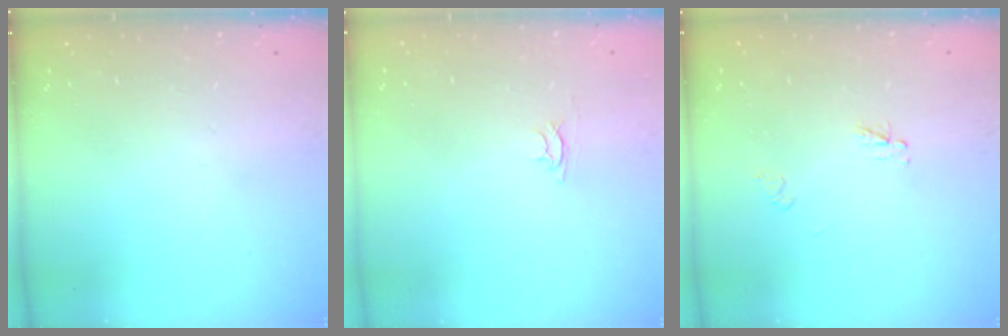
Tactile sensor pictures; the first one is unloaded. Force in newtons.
{"total": 2.4, "press": 2.4, "slide": 0.3}
{"total": 2.3, "press": 2.2, "slide": 0.2}